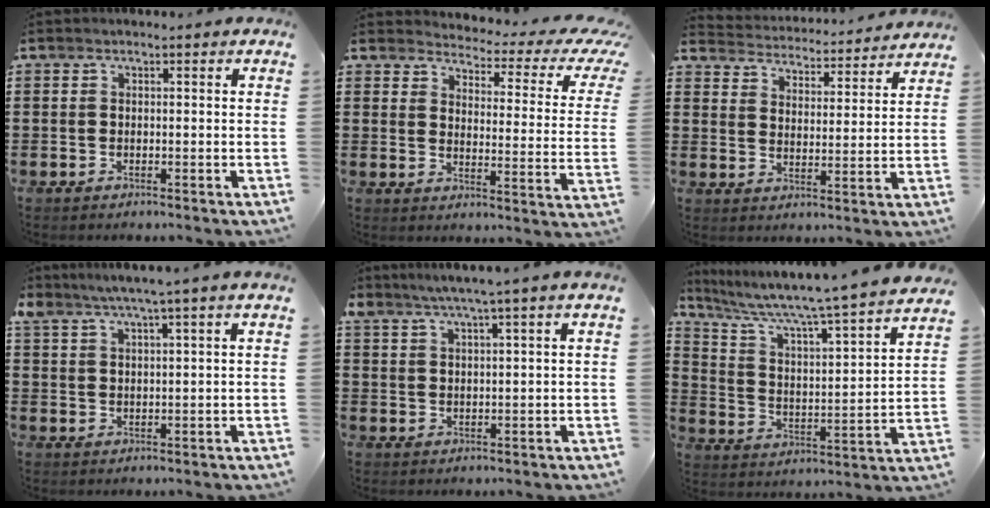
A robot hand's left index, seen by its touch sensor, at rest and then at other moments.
{"total": 3.4, "force": [2.9, 0.8, 1.6], "torque": [-0.035, -0.031, 0.039]}
{"total": 4.4, "force": [4.3, -0.1, -0.4], "torque": [-0.020, -0.039, 0.071]}
{"total": 3.8, "force": [3.1, -0.5, 2.1], "torque": [-0.052, -0.009, 0.053]}
{"total": 3.4, "force": [2.7, -0.8, 1.9], "torque": [-0.045, -0.009, 0.045]}
{"total": 6.7, "force": [5.8, -0.3, 3.4], "torque": [-0.093, -0.051, 0.087]}